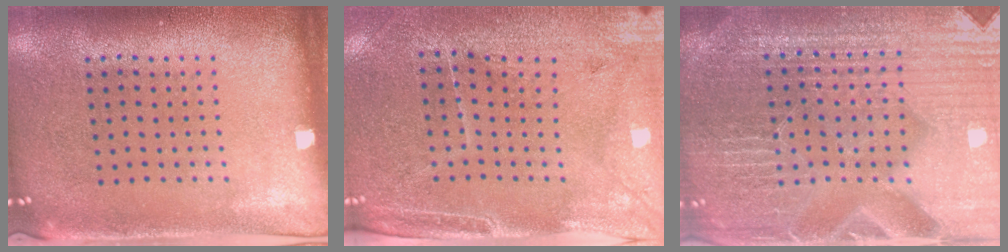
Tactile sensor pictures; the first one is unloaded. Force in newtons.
{"total": 3.3, "press": 3.1, "slide": 1.2}
{"total": 5.8, "press": 5.3, "slide": 2.3}